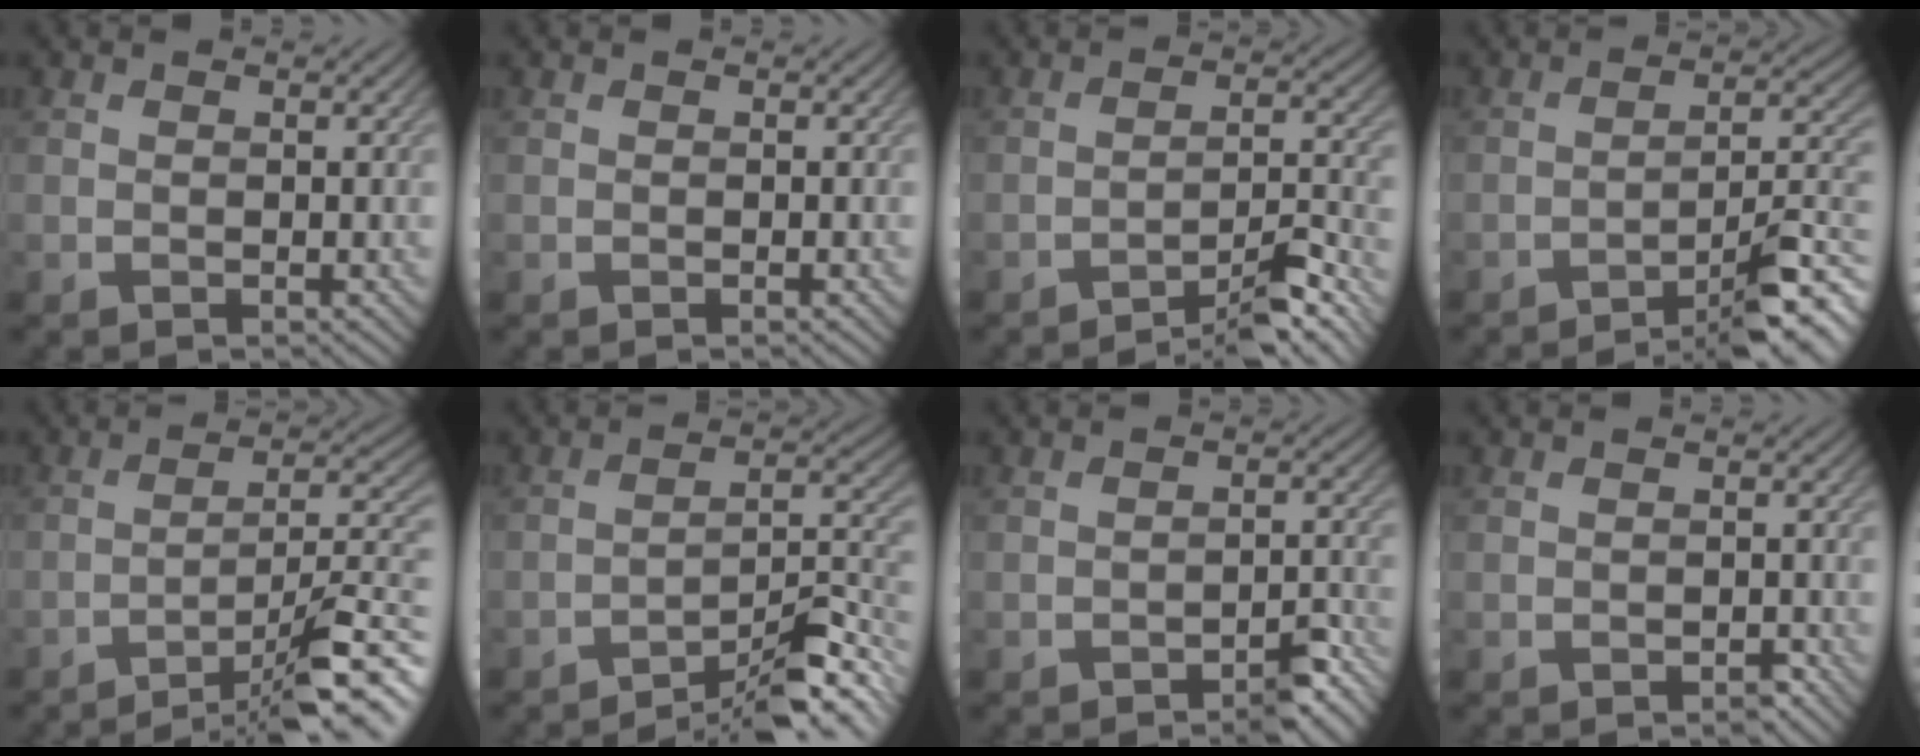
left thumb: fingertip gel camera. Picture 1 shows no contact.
{"total": 0.0}
{"total": 7.6, "force": [-6.0, 1.3, 4.6], "torque": [-0.064, 0.017, -0.092]}
{"total": 10.1, "force": [-6.9, 1.7, 7.2], "torque": [-0.104, 0.019, -0.104]}
{"total": 12.6, "force": [-8.7, 2.1, 8.9], "torque": [-0.132, 0.017, -0.129]}
{"total": 9.9, "force": [-7.4, 2.0, 6.2], "torque": [-0.086, 0.014, -0.122]}
{"total": 4.0, "force": [-2.9, 1.0, 2.5], "torque": [-0.031, 0.006, -0.038]}
{"total": 0.9, "force": [-0.7, 0.2, 0.4], "torque": [-0.005, -0.001, -0.012]}